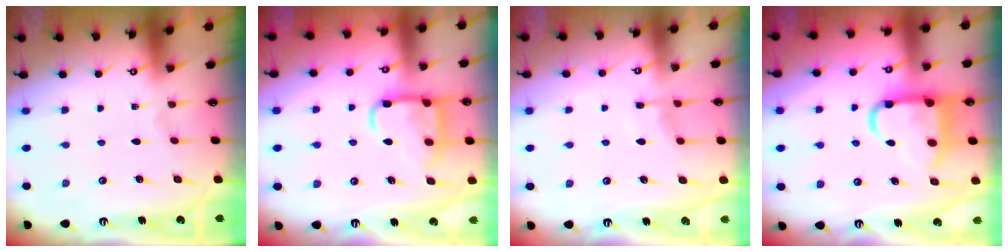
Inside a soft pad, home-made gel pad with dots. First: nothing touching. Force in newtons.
{"total": 12.7, "press": 12.6, "slide": 1.4}
{"total": 5.7, "press": 5.7, "slide": 0.6}
{"total": 12.9, "press": 12.9, "slide": 1.4}